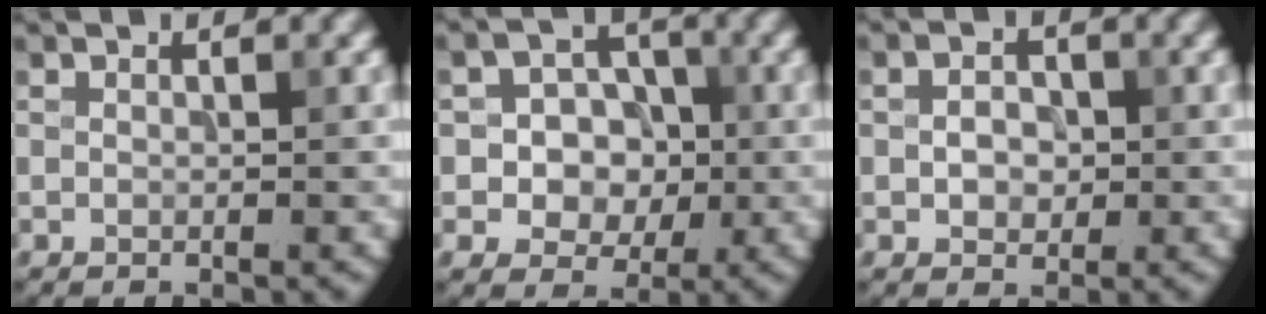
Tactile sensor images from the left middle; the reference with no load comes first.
{"total": 5.4, "force": [-0.6, 4.6, 2.7], "torque": [-0.020, 0.003, -0.024]}
{"total": 2.2, "force": [-0.1, 1.8, 1.4], "torque": [-0.024, 0.001, -0.006]}